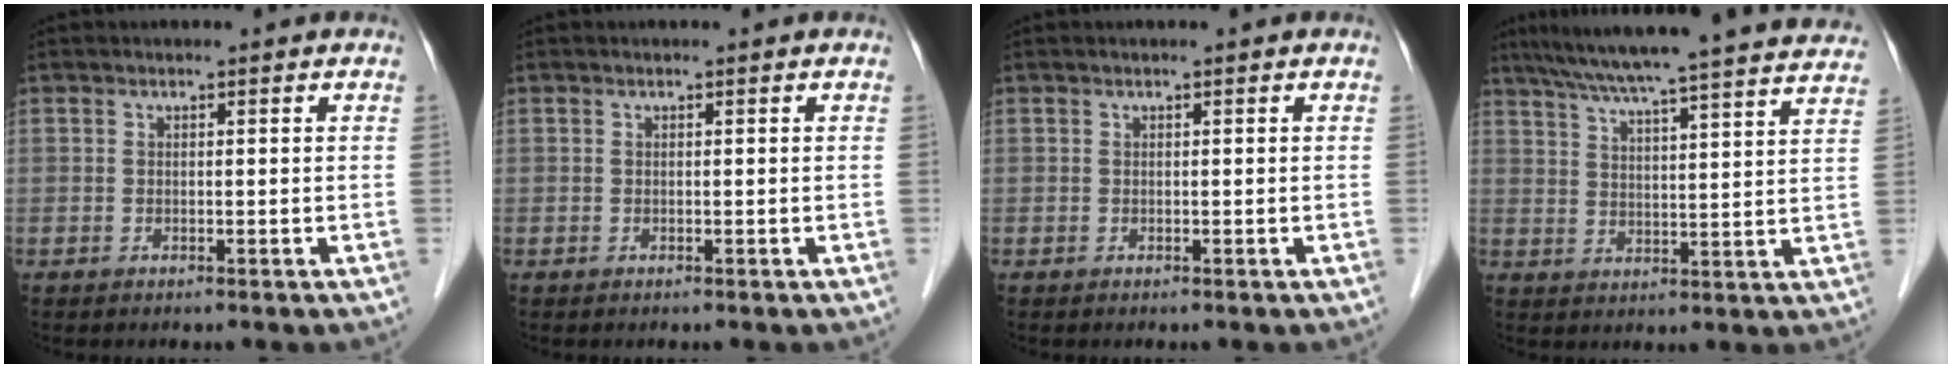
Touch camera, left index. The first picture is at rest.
{"total": 0.0}
{"total": 0.0}
{"total": 28.0, "force": [25.5, 0.7, 11.6], "torque": [-0.187, -0.018, 0.322]}